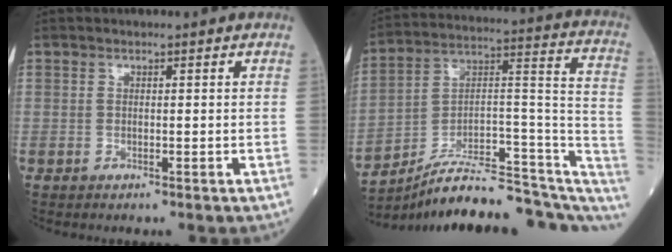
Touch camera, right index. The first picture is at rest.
{"total": 22.2, "force": [-17.8, 5.1, 12.3], "torque": [-0.132, 0.056, -0.265]}